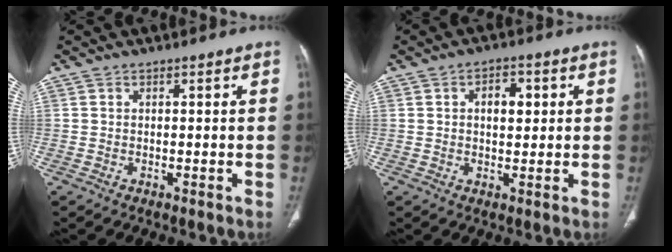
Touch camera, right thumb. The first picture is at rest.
{"total": 5.1, "force": [1.2, 2.9, 3.9], "torque": [-0.047, 0.004, 0.018]}